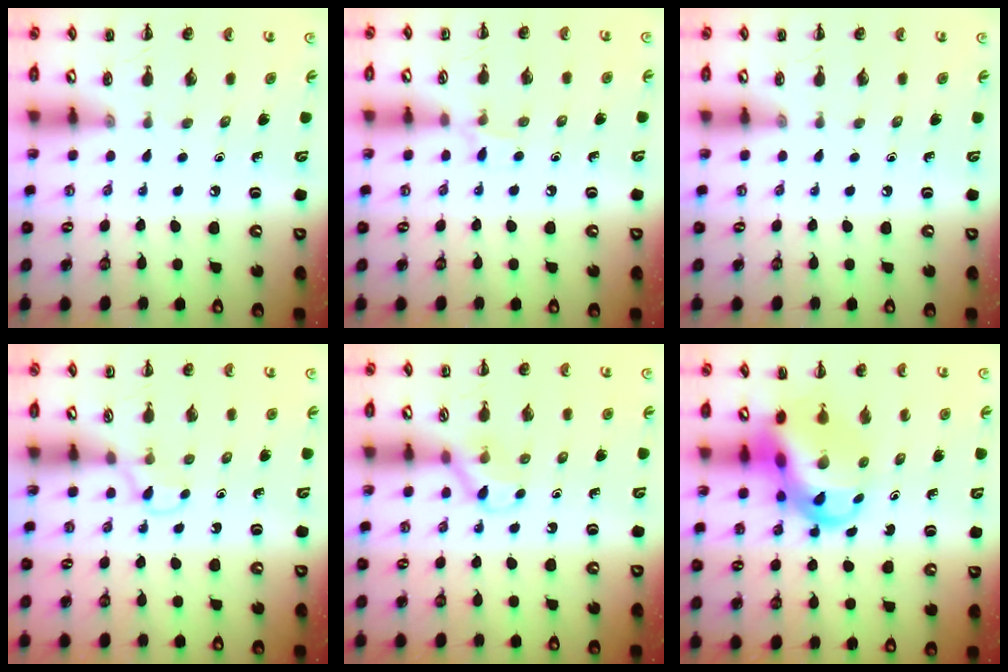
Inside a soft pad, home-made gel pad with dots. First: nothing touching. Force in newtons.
{"total": 5.0, "press": 4.8, "slide": 1.4}
{"total": 0.0}
{"total": 3.3, "press": 3.0, "slide": 1.3}
{"total": 4.9, "press": 4.6, "slide": 1.6}
{"total": 9.1, "press": 8.7, "slide": 2.7}